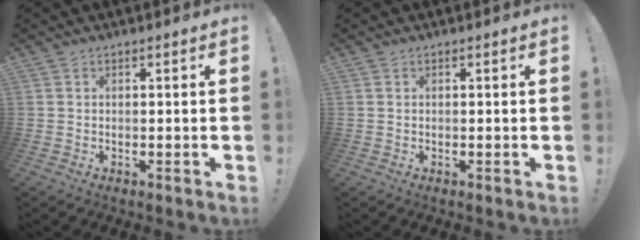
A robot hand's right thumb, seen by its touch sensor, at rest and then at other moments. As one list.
[{"total": 0.0}]